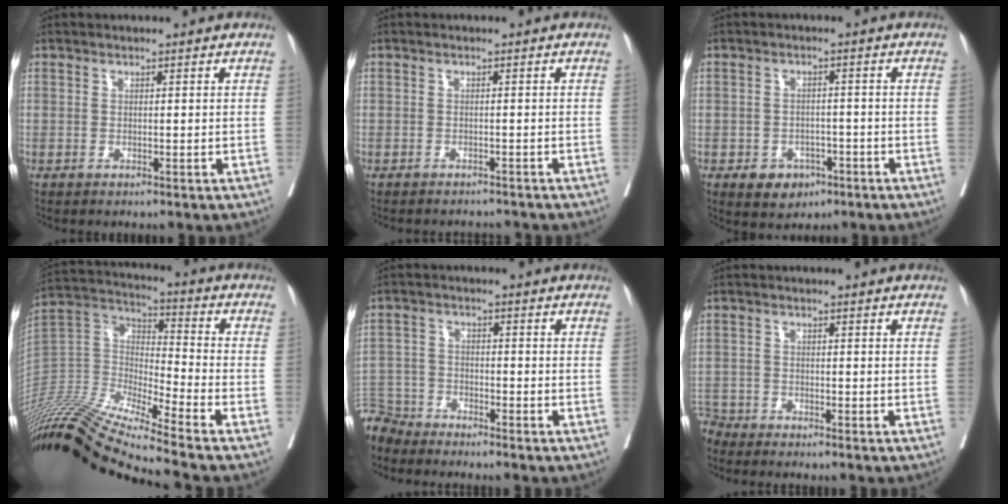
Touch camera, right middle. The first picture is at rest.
{"total": 3.7, "force": [-3.7, 0.6, 0.1], "torque": [0.003, -0.008, -0.047]}
{"total": 4.5, "force": [-2.5, 3.3, 2.0], "torque": [-0.025, 0.005, -0.027]}
{"total": 18.1, "force": [-15.9, -1.8, 8.5], "torque": [-0.184, 0.005, -0.302]}
{"total": 5.6, "force": [-5.5, 0.8, -0.9], "torque": [0.017, -0.004, -0.111]}
{"total": 3.5, "force": [-3.4, 0.2, -0.5], "torque": [0.012, -0.014, -0.068]}